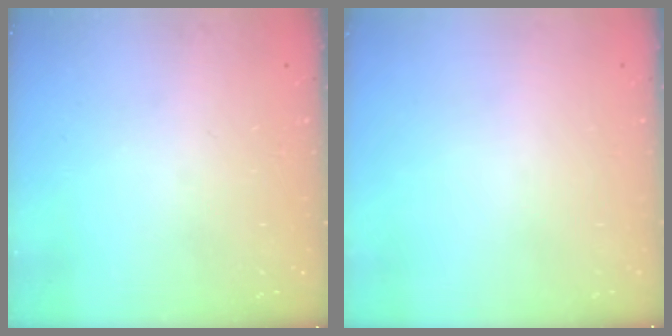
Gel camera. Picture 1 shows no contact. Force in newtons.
{"total": 0.0}